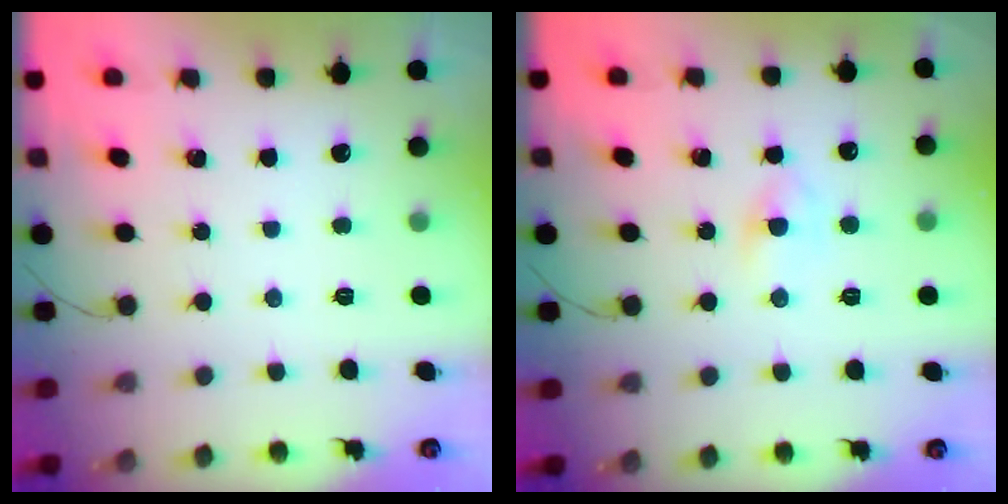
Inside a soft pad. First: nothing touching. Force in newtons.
{"total": 3.7, "press": 3.6, "slide": 1.0}